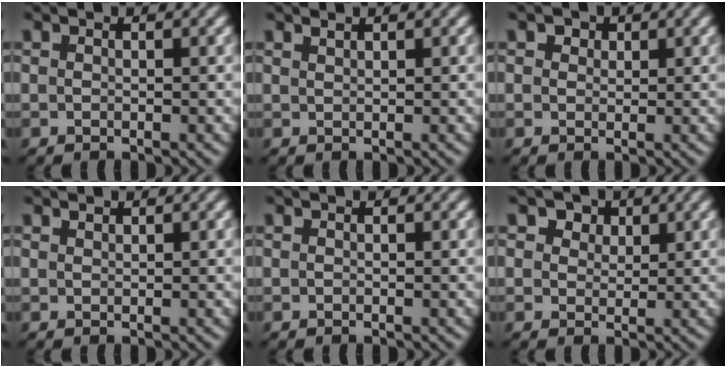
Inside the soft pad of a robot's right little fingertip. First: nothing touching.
{"total": 1.3, "force": [0.7, -1.1, -0.2], "torque": [0.016, 0.001, 0.018]}
{"total": 2.6, "force": [1.1, 2.1, 1.1], "torque": [-0.021, -0.004, 0.020]}
{"total": 1.0, "force": [0.5, -0.8, -0.1], "torque": [0.015, 0.000, 0.016]}
{"total": 0.0}
{"total": 5.3, "force": [2.2, 4.1, 2.4], "torque": [-0.049, -0.004, 0.036]}